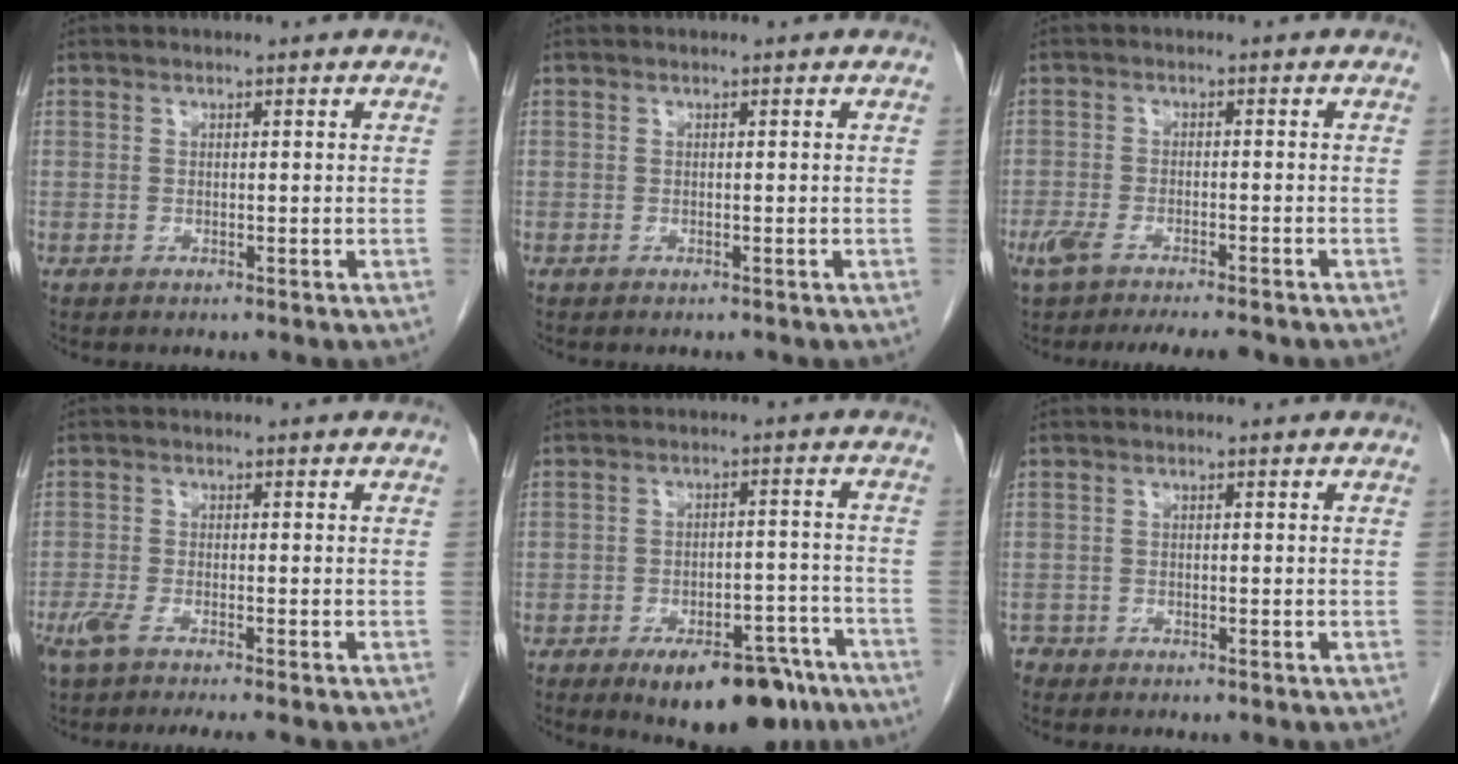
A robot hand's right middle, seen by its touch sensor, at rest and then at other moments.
{"total": 0.0}
{"total": 11.1, "force": [-9.0, 2.4, 6.0], "torque": [-0.096, -0.003, -0.132]}
{"total": 6.5, "force": [-5.0, 0.6, 4.1], "torque": [-0.066, -0.012, -0.084]}
{"total": 13.0, "force": [-9.1, 5.0, 7.8], "torque": [-0.078, 0.013, -0.129]}
{"total": 1.2, "force": [-1.1, 0.5, -0.1], "torque": [0.000, 0.000, -0.021]}